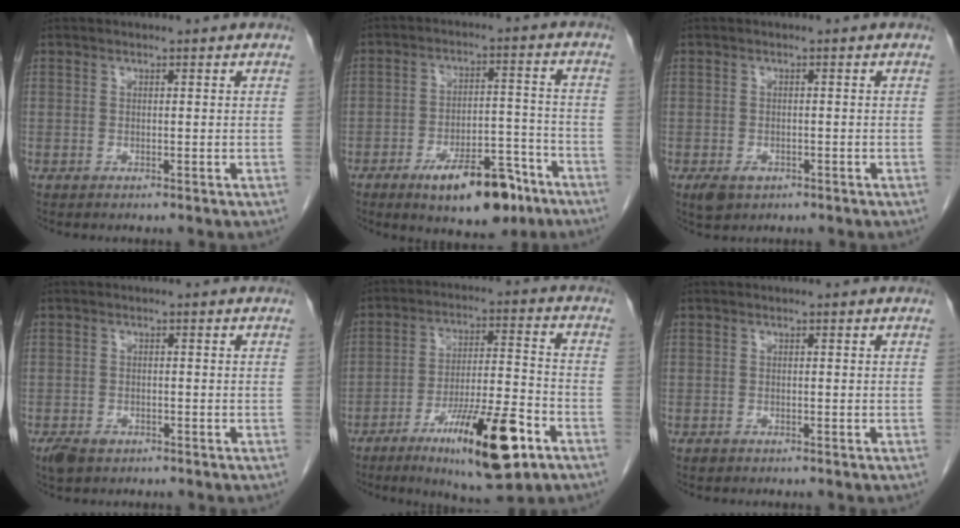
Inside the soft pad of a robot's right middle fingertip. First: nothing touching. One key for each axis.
{"total": 12.0, "fx": -7.5, "fy": 4.5, "fz": 8.2, "tx": -0.116, "ty": 0.008, "tz": -0.111}
{"total": 2.8, "fx": -1.5, "fy": 1.8, "fz": 1.5, "tx": -0.029, "ty": -0.003, "tz": -0.014}
{"total": 3.2, "fx": -2.1, "fy": 2.0, "fz": 1.5, "tx": -0.028, "ty": -0.003, "tz": -0.029}
{"total": 16.1, "fx": -8.5, "fy": 2.6, "fz": 13.5, "tx": -0.212, "ty": -0.011, "tz": -0.131}
{"total": 0.6, "fx": -0.4, "fy": 0.3, "fz": 0.1, "tx": -0.006, "ty": 0.000, "tz": -0.007}